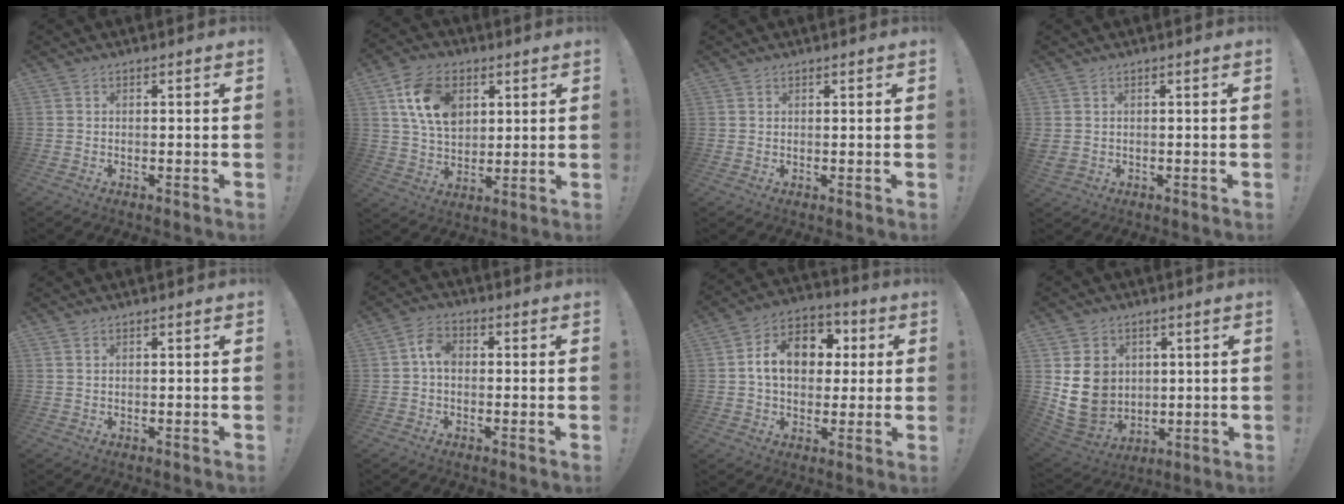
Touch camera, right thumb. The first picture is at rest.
{"total": 14.5, "force": [5.7, 10.0, 8.9], "torque": [-0.154, -0.004, 0.112]}
{"total": 1.9, "force": [1.4, 1.2, -0.3], "torque": [0.020, -0.010, 0.022]}
{"total": 1.9, "force": [0.7, 1.4, 1.0], "torque": [-0.016, -0.002, 0.013]}
{"total": 0.8, "force": [0.5, 0.2, 0.5], "torque": [-0.014, 0.002, 0.011]}
{"total": 5.5, "force": [0.0, 3.7, 4.0], "torque": [-0.076, 0.012, -0.001]}
{"total": 14.5, "force": [2.8, 10.9, 9.2], "torque": [-0.126, 0.004, 0.056]}
{"total": 12.8, "force": [2.5, 11.0, 6.0], "torque": [-0.117, -0.015, 0.053]}